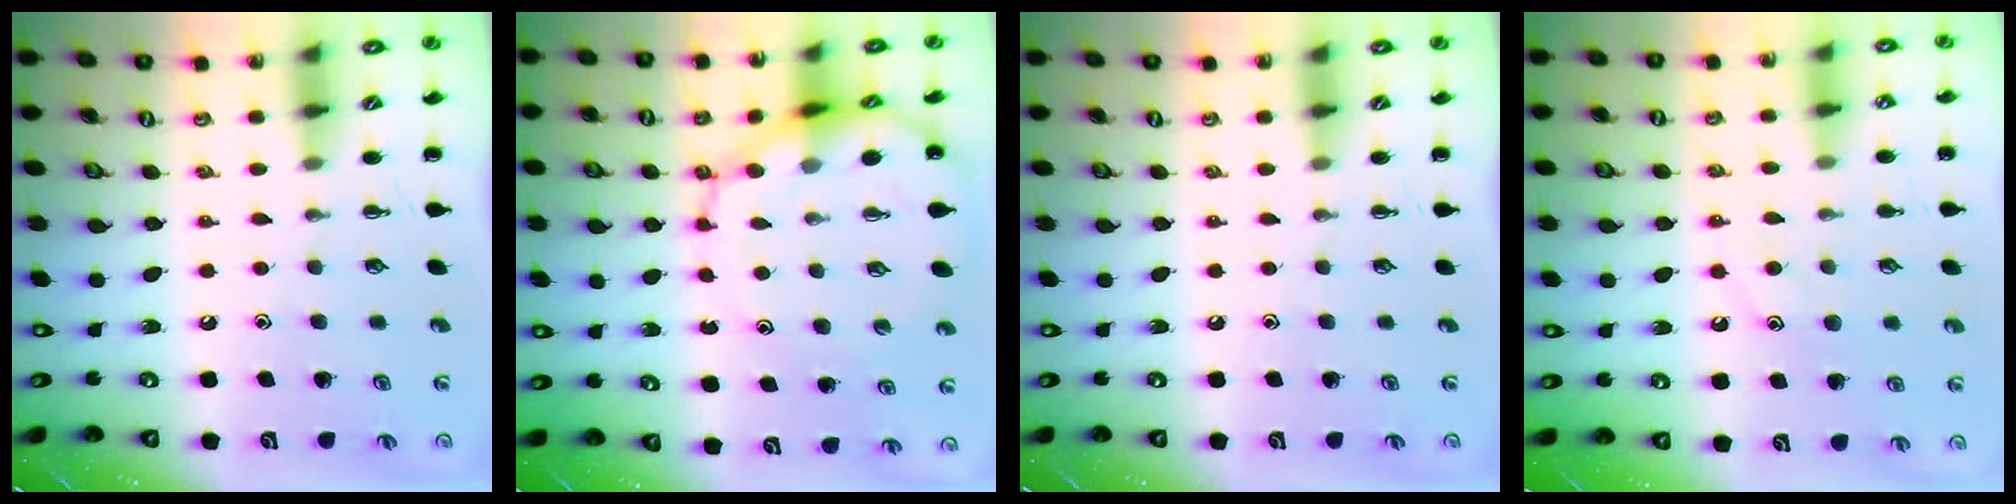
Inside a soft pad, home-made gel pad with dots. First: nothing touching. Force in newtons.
{"total": 12.5, "press": 12.2, "slide": 2.8}
{"total": 0.0}
{"total": 8.5, "press": 8.4, "slide": 1.1}